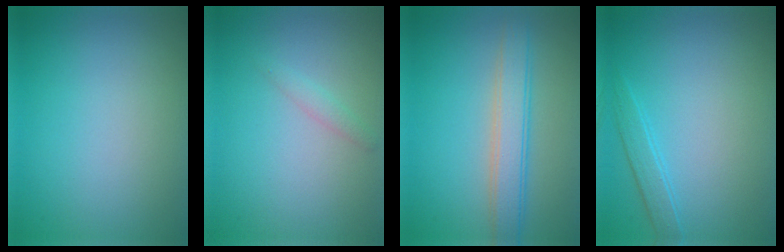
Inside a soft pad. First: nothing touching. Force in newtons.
{"total": 0.9, "press": 0.9, "slide": 0.0}
{"total": 3.8, "press": 3.8, "slide": 0.2}
{"total": 1.6, "press": 1.6, "slide": 0.1}